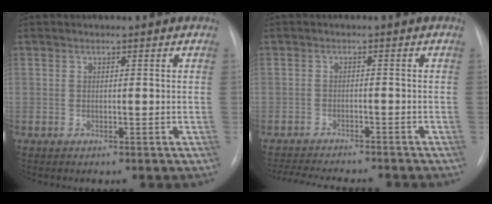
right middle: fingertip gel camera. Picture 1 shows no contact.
{"total": 10.8, "force": [-9.8, 1.9, 3.9], "torque": [-0.060, -0.007, -0.135]}